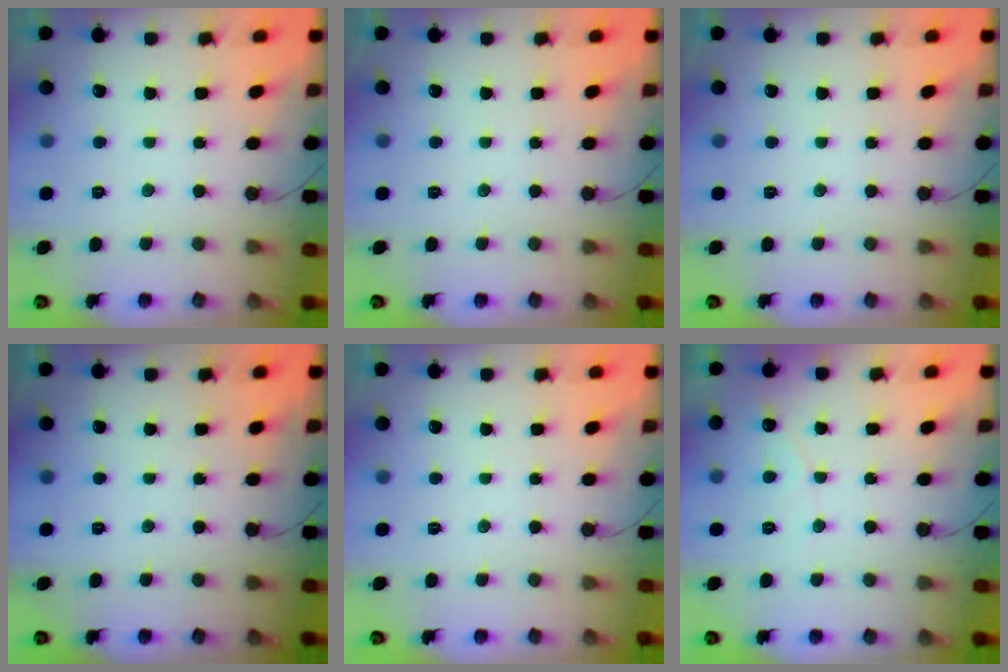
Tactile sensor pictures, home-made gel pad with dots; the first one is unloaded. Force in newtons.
{"total": 0.0}
{"total": 0.0}
{"total": 0.0}
{"total": 0.0}
{"total": 2.9, "press": 2.9, "slide": 0.2}